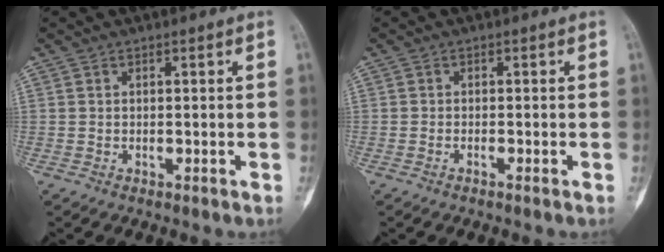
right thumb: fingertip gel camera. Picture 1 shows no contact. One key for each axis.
{"total": 0.5, "fx": -0.4, "fy": -0.1, "fz": 0.3, "tx": -0.010, "ty": 0.003, "tz": -0.008}